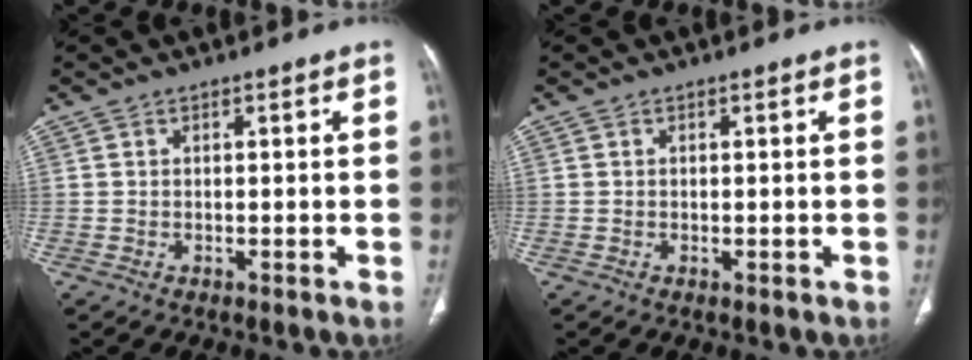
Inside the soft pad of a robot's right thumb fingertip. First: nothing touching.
{"total": 0.0}